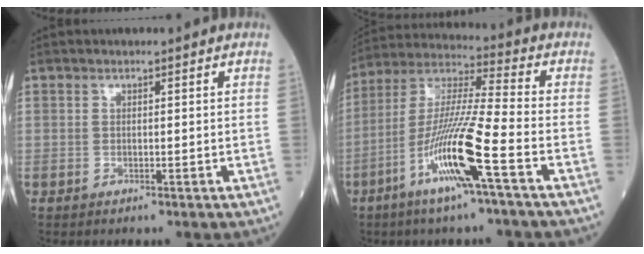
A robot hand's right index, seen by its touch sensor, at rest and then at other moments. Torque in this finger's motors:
{"motor_torque": [1.81, -0.33, 0.39, 0.21]}